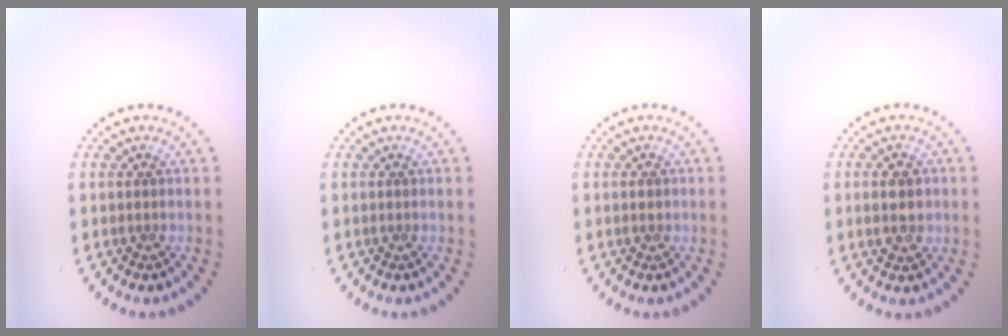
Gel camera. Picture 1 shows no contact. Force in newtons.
{"total": 0.0}
{"total": 1.0, "press": 1.0, "slide": 0.2}
{"total": 3.2, "press": 3.2, "slide": 0.5}